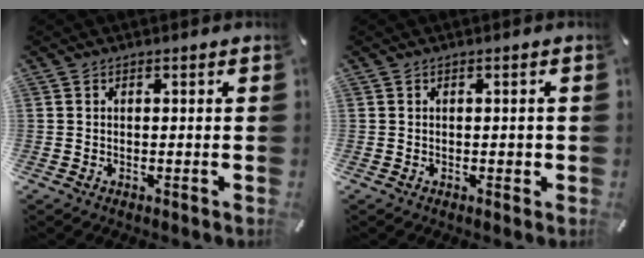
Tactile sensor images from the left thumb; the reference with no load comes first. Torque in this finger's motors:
{"motor_torque": [-0.05, 0.16, 0.01, -0.10, 0.01]}